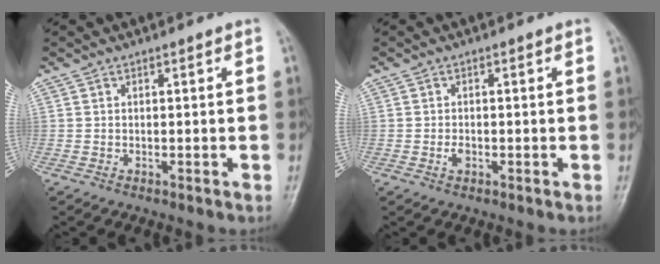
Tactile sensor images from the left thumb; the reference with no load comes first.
{"total": 1.6, "force": [-0.5, 1.1, 1.0], "torque": [-0.013, 0.001, -0.012]}